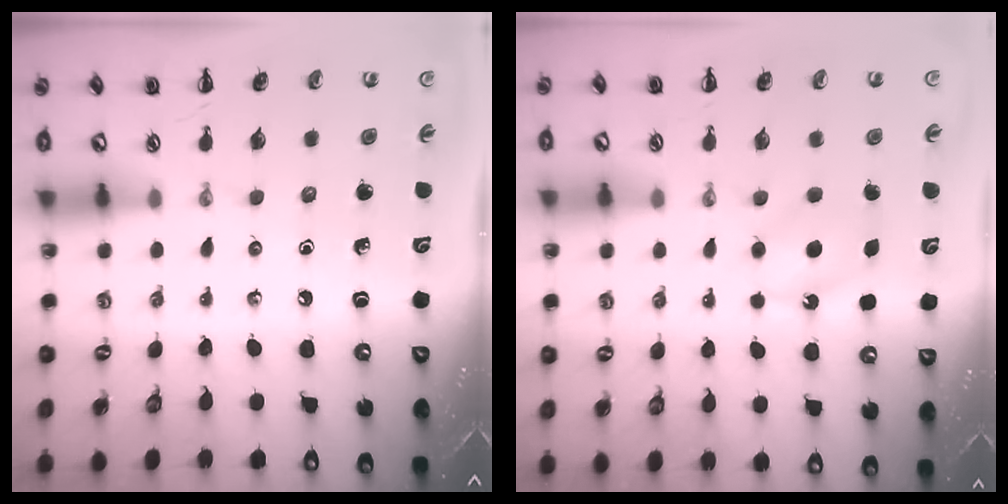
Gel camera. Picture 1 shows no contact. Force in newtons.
{"total": 5.7, "press": 5.5, "slide": 1.5}